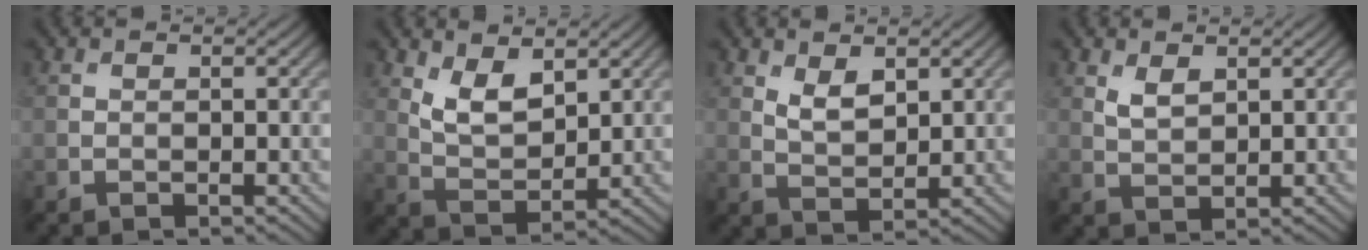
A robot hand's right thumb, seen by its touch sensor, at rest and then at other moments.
{"total": 5.4, "force": [3.0, 2.7, 3.7], "torque": [-0.079, -0.013, 0.060]}
{"total": 3.4, "force": [1.8, 1.7, 2.4], "torque": [-0.054, -0.006, 0.040]}
{"total": 2.4, "force": [1.4, 1.2, 1.6], "torque": [-0.039, -0.004, 0.032]}